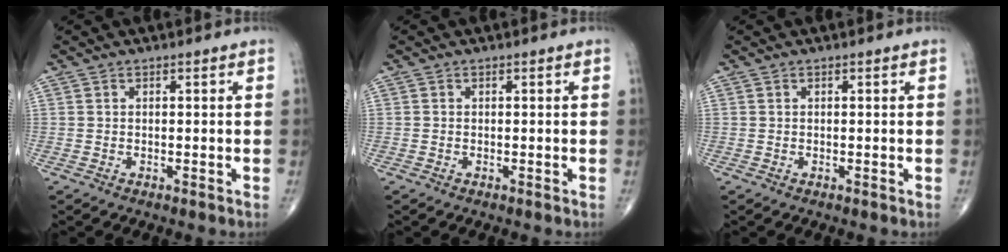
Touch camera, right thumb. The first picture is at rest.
{"total": 0.0}
{"total": 0.0}